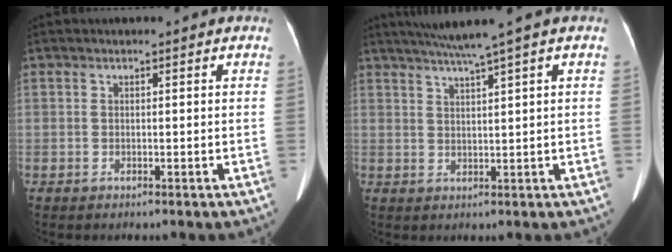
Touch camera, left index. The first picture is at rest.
{"total": 5.7, "force": [4.2, -1.6, 3.4], "torque": [-0.058, 0.011, 0.076]}